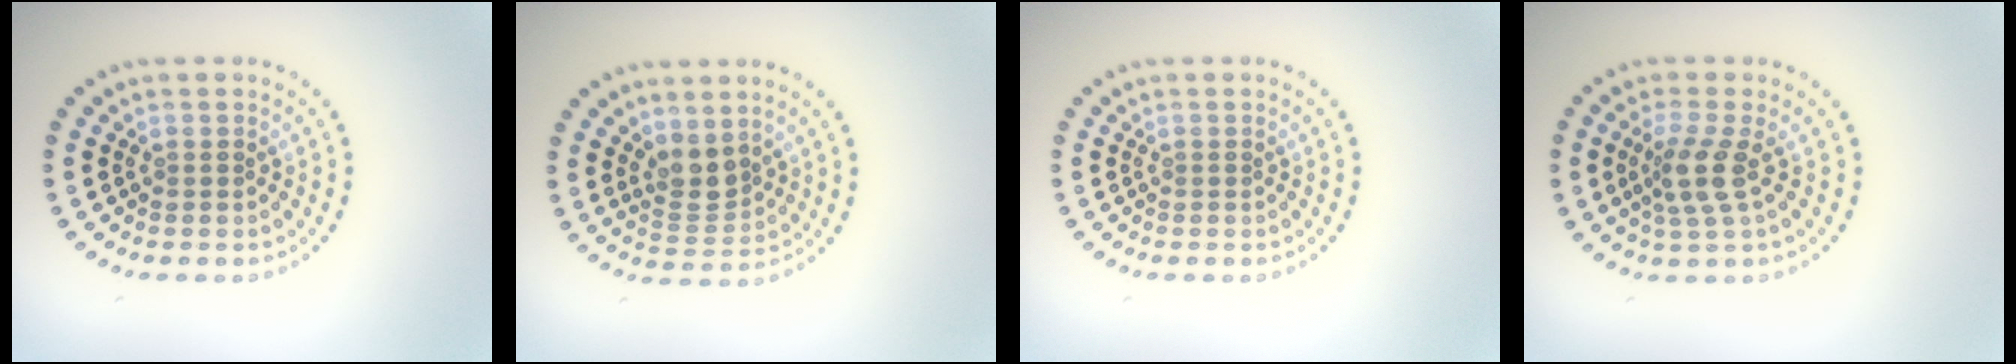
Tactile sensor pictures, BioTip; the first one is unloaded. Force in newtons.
{"total": 2.7, "press": 2.3, "slide": 1.4}
{"total": 0.0}
{"total": 2.9, "press": 2.4, "slide": 1.7}